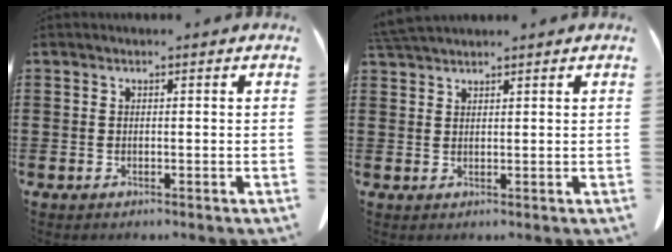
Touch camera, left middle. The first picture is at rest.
{"total": 2.7, "force": [2.6, 0.2, 0.8], "torque": [-0.024, -0.003, 0.052]}